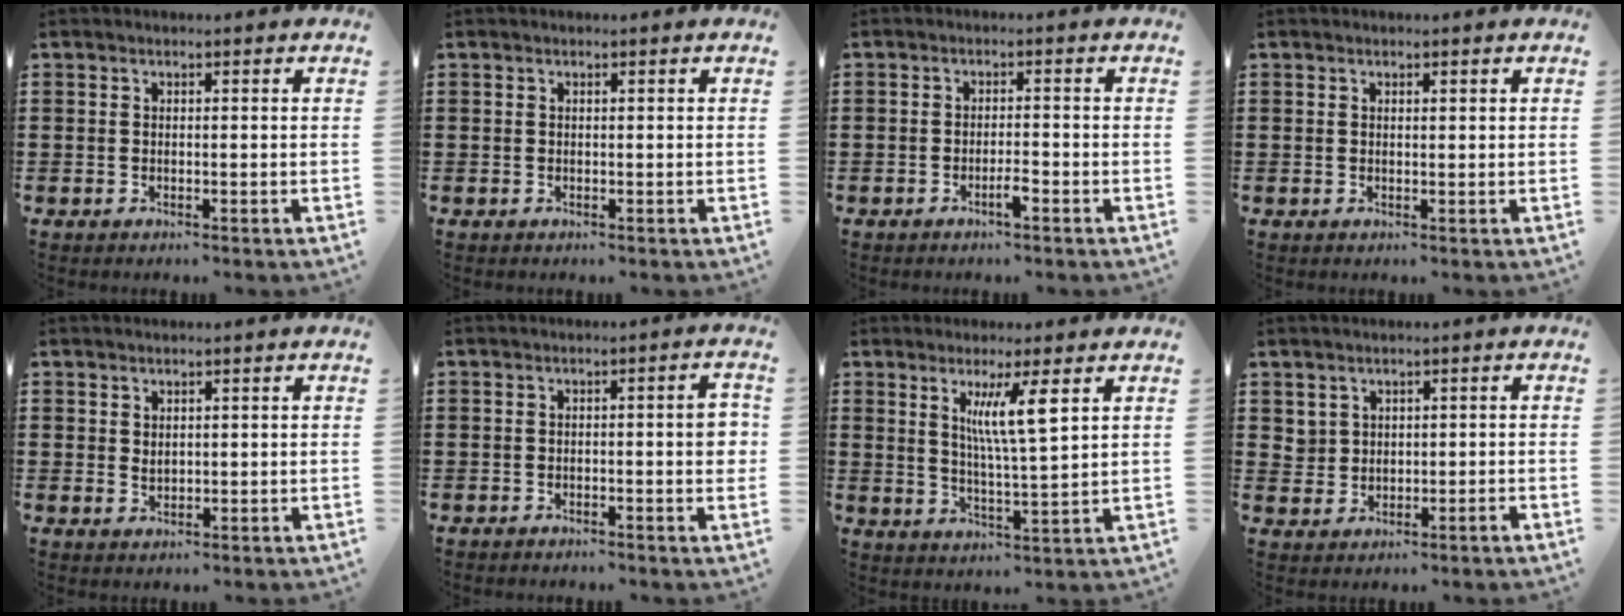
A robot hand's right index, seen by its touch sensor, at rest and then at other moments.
{"total": 0.0}
{"total": 2.3, "force": [-1.4, 0.3, 1.8], "torque": [-0.031, 0.001, -0.025]}
{"total": 0.5, "force": [0.3, 0.2, 0.4], "torque": [-0.009, 0.002, 0.005]}
{"total": 1.1, "force": [0.6, 0.7, 0.6], "torque": [-0.013, 0.005, 0.011]}
{"total": 3.8, "force": [-0.9, 0.7, 3.6], "torque": [-0.049, -0.002, -0.018]}
{"total": 6.8, "force": [2.9, 0.5, 6.1], "torque": [-0.127, 0.001, 0.045]}
{"total": 1.6, "force": [0.6, 1.4, 0.5], "torque": [-0.016, 0.007, 0.010]}